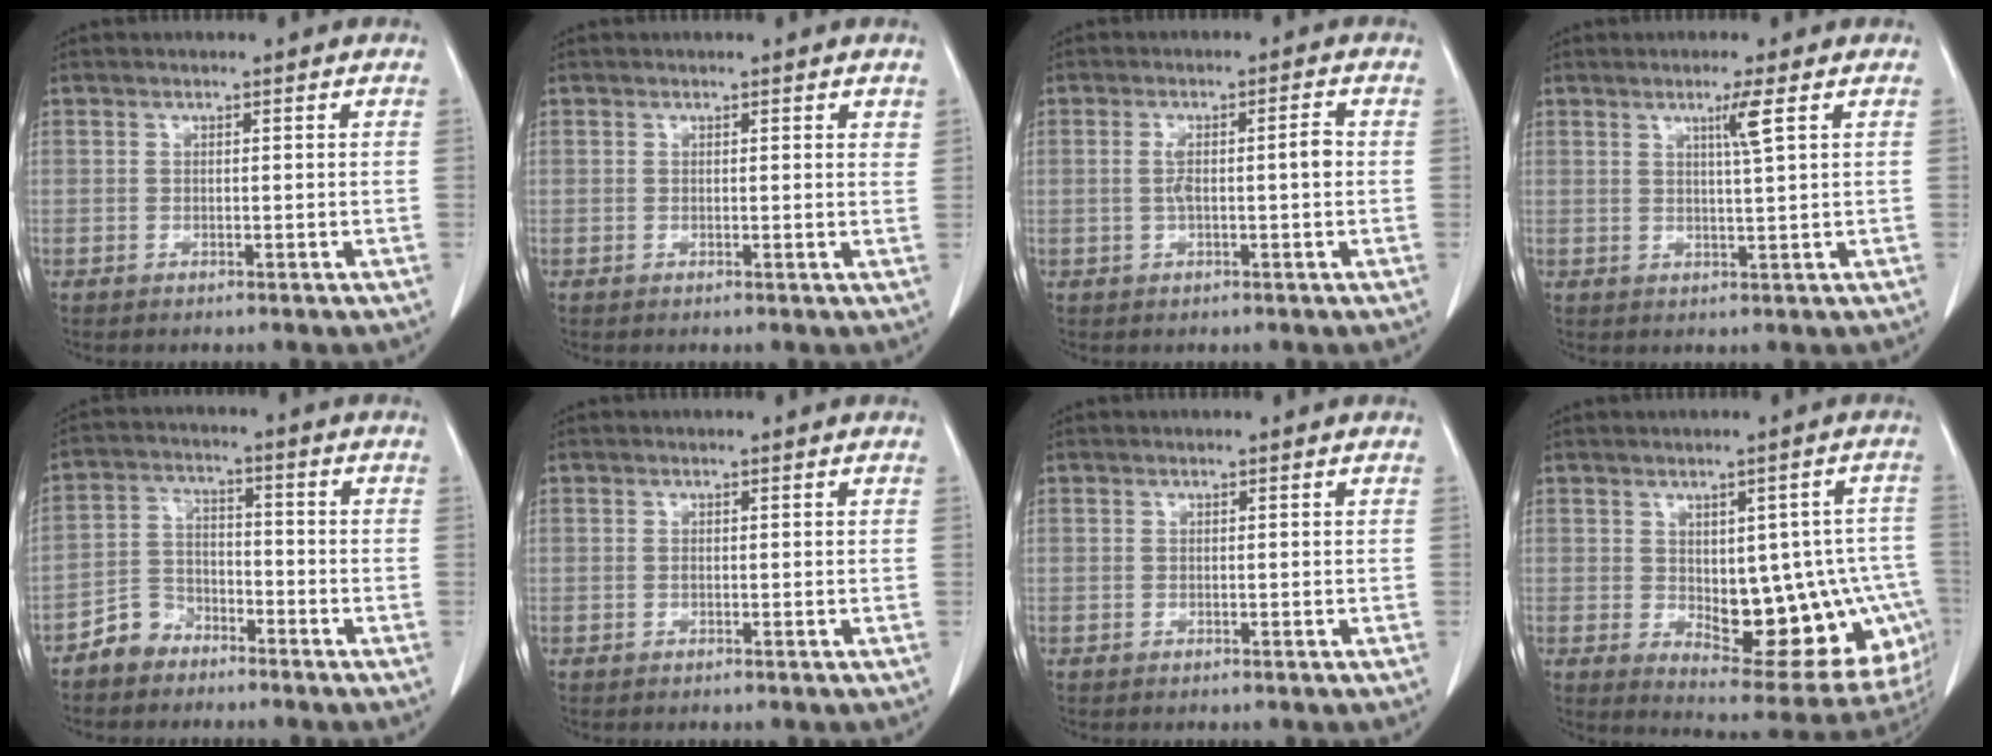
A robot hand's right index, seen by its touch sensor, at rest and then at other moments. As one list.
[{"total": 1.3, "force": [0.9, 0.4, 0.7], "torque": [-0.006, -0.001, 0.007]}, {"total": 4.3, "force": [-0.1, 0.5, 4.3], "torque": [-0.081, 0.012, 0.001]}, {"total": 3.1, "force": [1.4, -0.8, 2.7], "torque": [-0.050, -0.006, 0.027]}, {"total": 5.6, "force": [-4.2, 3.5, 0.7], "torque": [-0.010, 0.008, -0.083]}, {"total": 0.0}, {"total": 0.0}, {"total": 18.7, "force": [-2.7, 8.6, 16.3], "torque": [-0.149, 0.019, -0.007]}]